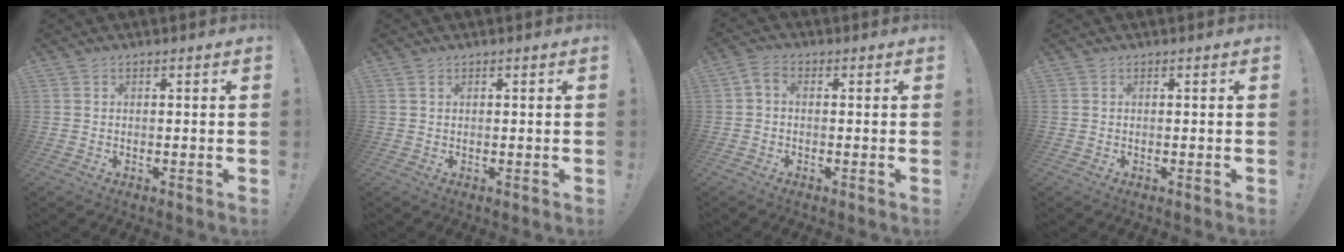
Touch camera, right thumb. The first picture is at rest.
{"total": 0.7, "force": [0.5, 0.3, 0.3], "torque": [-0.008, 0.002, 0.010]}
{"total": 2.4, "force": [-0.4, 1.5, 1.9], "torque": [-0.038, 0.008, -0.006]}
{"total": 0.0}